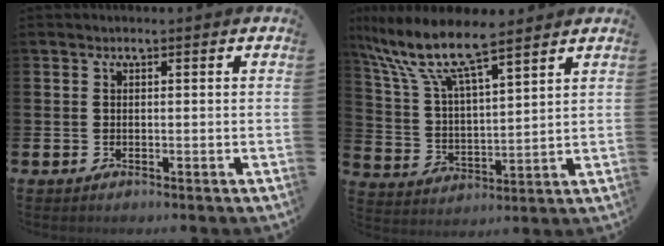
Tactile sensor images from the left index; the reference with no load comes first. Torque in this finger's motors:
{"motor_torque": [1.56, -0.58, 0.98, 0.21]}